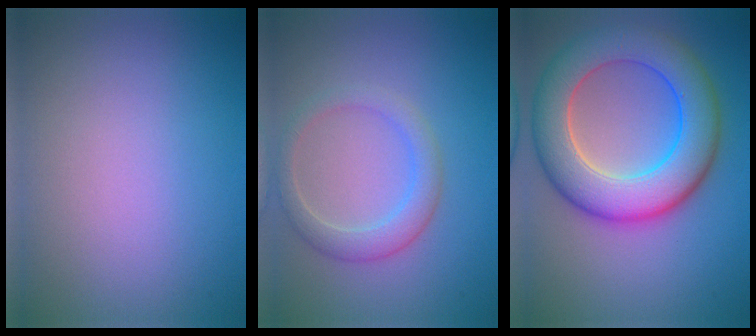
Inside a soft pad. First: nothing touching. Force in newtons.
{"total": 2.7, "press": 2.7, "slide": 0.2}
{"total": 9.2, "press": 9.1, "slide": 0.4}